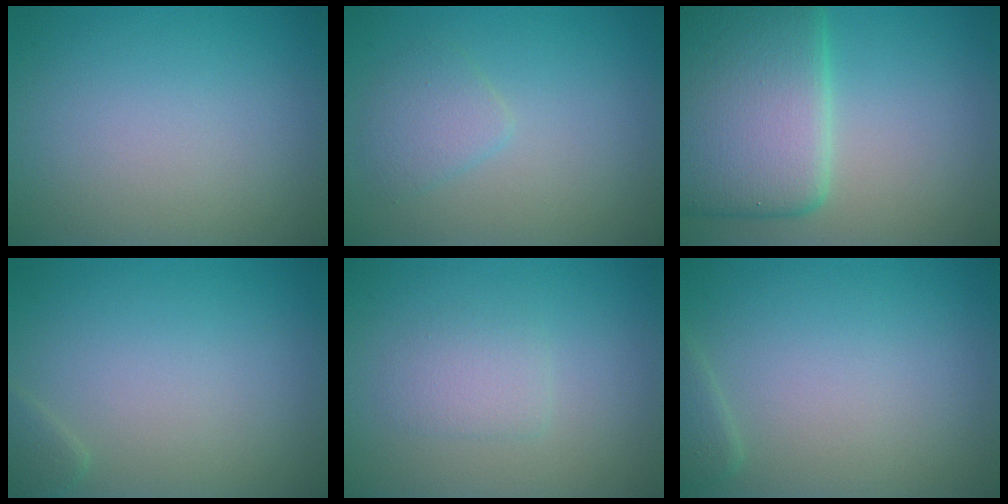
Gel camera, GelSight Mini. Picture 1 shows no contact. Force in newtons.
{"total": 1.9, "press": 1.9, "slide": 0.1}
{"total": 10.8, "press": 10.8, "slide": 0.3}
{"total": 1.0, "press": 1.0, "slide": 0.1}
{"total": 1.7, "press": 1.7, "slide": 0.3}
{"total": 1.1, "press": 1.1, "slide": 0.1}